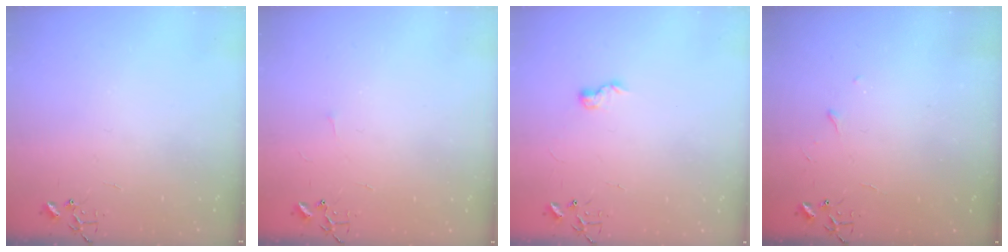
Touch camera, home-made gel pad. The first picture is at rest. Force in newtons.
{"total": 2.7, "press": 2.6, "slide": 0.4}
{"total": 5.6, "press": 5.6, "slide": 0.2}
{"total": 3.6, "press": 3.5, "slide": 0.5}